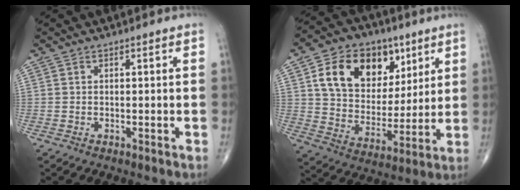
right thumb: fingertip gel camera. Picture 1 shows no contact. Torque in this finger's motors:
{"motor_torque": [0.33, 3.39, 1.06, 0.55, 0.13]}